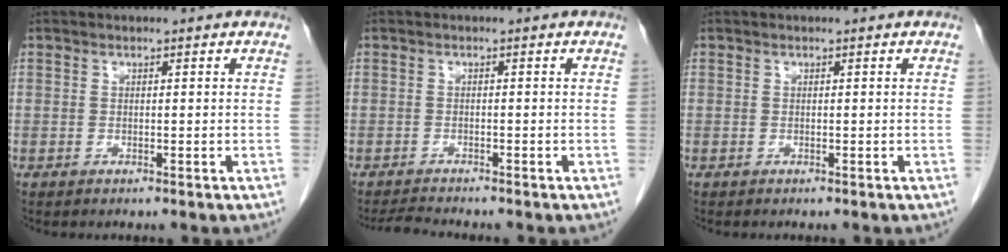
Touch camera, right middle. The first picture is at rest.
{"total": 2.4, "force": [-2.3, -0.6, 0.3], "torque": [-0.018, -0.018, -0.041]}
{"total": 0.0}